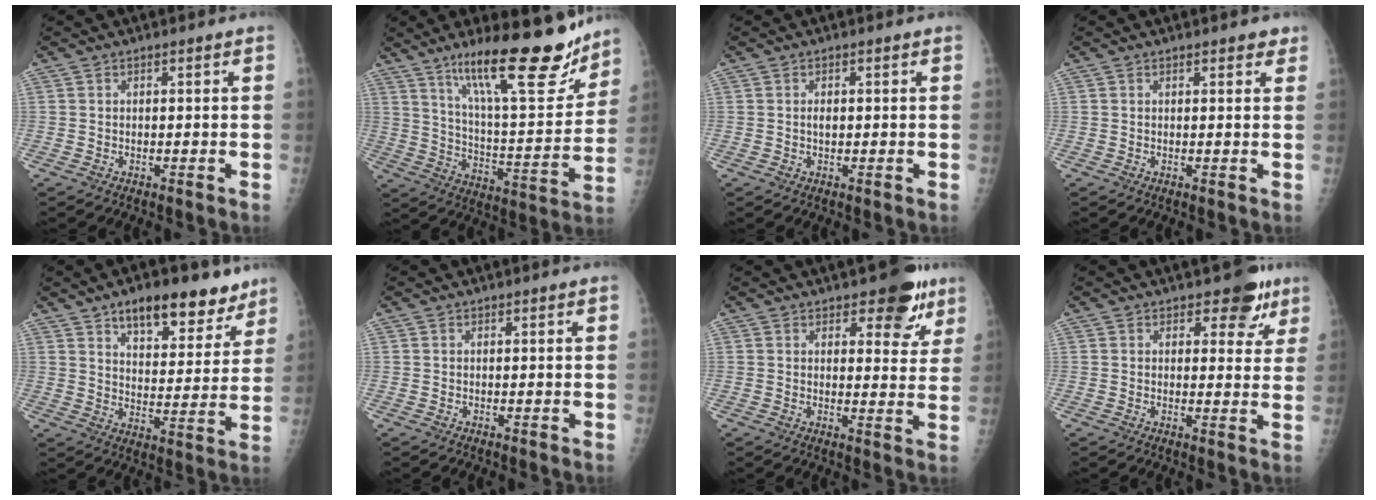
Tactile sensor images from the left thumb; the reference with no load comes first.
{"total": 22.8, "force": [15.6, 5.6, 15.7], "torque": [-0.213, -0.080, 0.255]}
{"total": 1.3, "force": [0.1, 0.8, 1.1], "torque": [-0.017, 0.001, 0.001]}
{"total": 1.7, "force": [1.2, 0.8, 0.9], "torque": [0.002, -0.003, 0.010]}
{"total": 14.9, "force": [10.1, 6.8, 8.6], "torque": [-0.068, -0.051, 0.149]}
{"total": 0.0}
{"total": 8.4, "force": [5.4, 4.0, 5.0], "torque": [-0.023, -0.026, 0.067]}
{"total": 6.1, "force": [3.9, 3.5, 3.0], "torque": [0.003, -0.018, 0.046]}